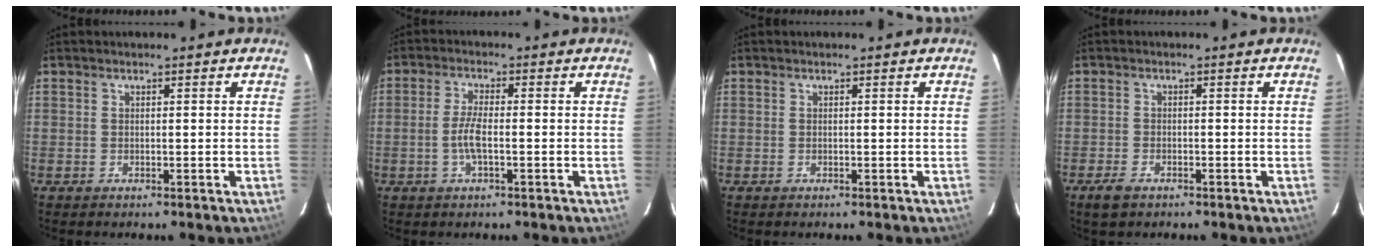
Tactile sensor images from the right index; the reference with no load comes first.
{"total": 4.4, "force": [-1.2, 1.1, 4.1], "torque": [-0.087, 0.001, -0.024]}
{"total": 0.0}
{"total": 3.3, "force": [-2.3, 1.7, 1.7], "torque": [-0.042, -0.006, -0.044]}